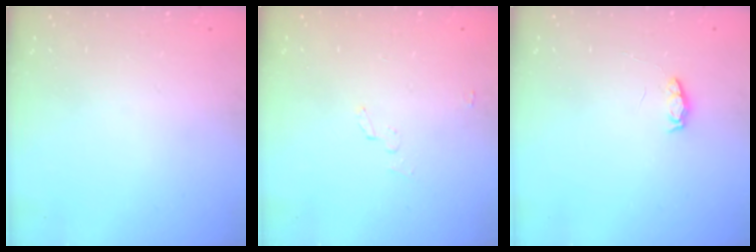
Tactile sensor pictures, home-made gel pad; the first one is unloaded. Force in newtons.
{"total": 2.2, "press": 2.2, "slide": 0.2}
{"total": 4.0, "press": 4.0, "slide": 0.6}